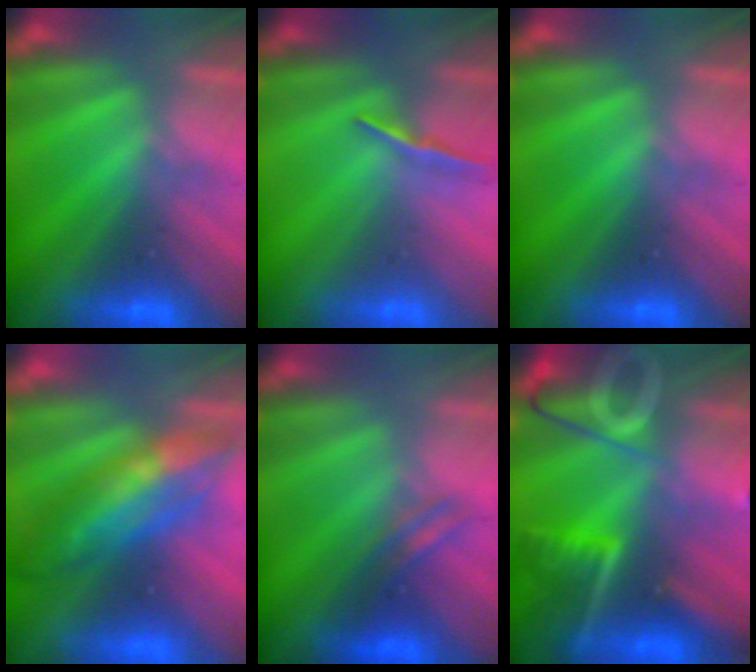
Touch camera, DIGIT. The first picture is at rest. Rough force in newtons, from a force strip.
{"total": 1.0}
{"total": 0.0}
{"total": 3.6}
{"total": 2.6}
{"total": 8.9}